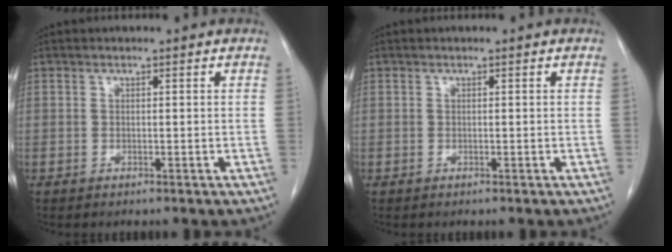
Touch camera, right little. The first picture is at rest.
{"total": 0.0}